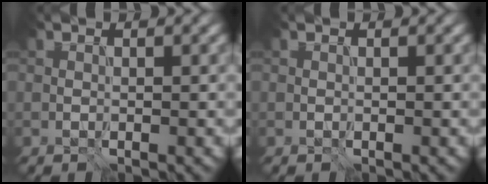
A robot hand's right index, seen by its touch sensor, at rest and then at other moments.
{"total": 0.0}